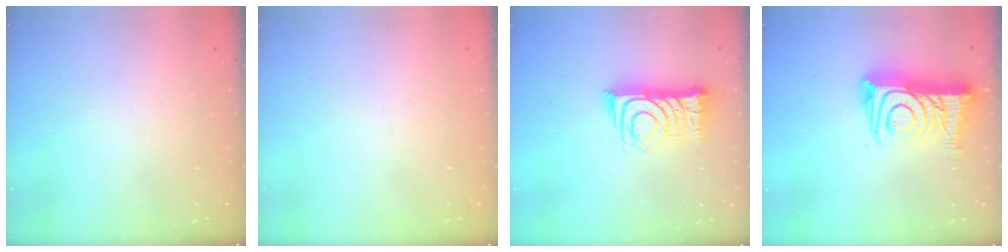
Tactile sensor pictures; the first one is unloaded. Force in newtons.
{"total": 1.5, "press": 1.5, "slide": 0.1}
{"total": 12.7, "press": 12.6, "slide": 0.9}
{"total": 17.3, "press": 17.2, "slide": 1.3}